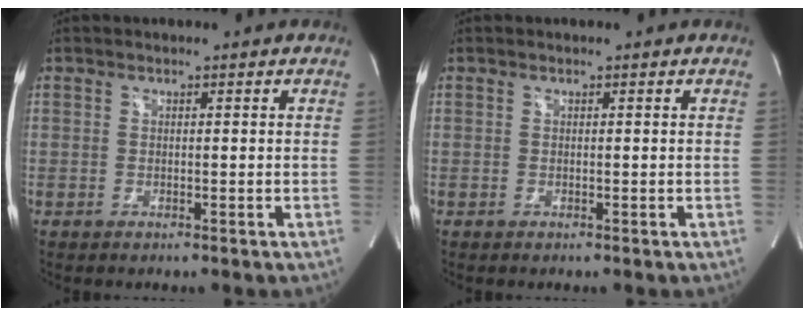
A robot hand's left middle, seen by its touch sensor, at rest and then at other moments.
{"total": 0.0}